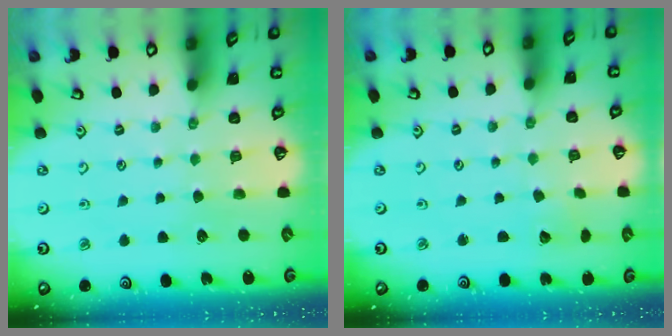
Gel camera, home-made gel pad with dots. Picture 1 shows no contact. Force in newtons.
{"total": 1.8, "press": 1.8, "slide": 0.1}